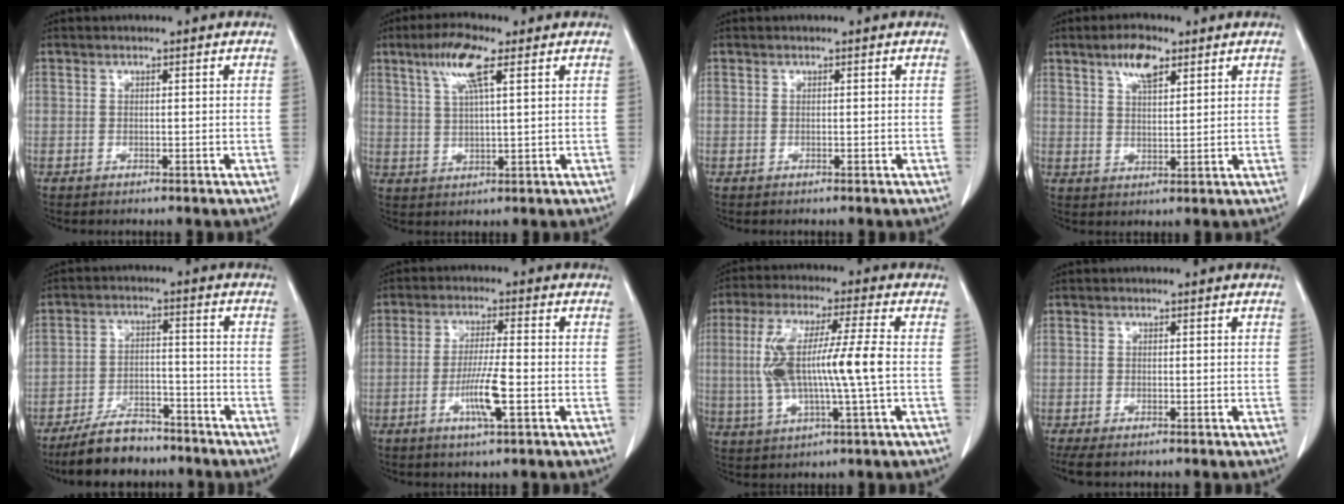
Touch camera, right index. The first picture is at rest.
{"total": 7.7, "force": [3.9, 1.5, 6.6], "torque": [-0.135, 0.013, 0.075]}
{"total": 0.0}
{"total": 6.1, "force": [3.5, 2.4, 4.4], "torque": [-0.086, 0.005, 0.063]}
{"total": 10.1, "force": [-8.4, 3.8, 4.1], "torque": [-0.075, -0.001, -0.145]}
{"total": 7.2, "force": [-2.4, 0.6, 6.7], "torque": [-0.127, -0.006, -0.043]}
{"total": 13.4, "force": [-0.2, 1.4, 13.3], "torque": [-0.270, 0.013, -0.002]}
{"total": 4.7, "force": [-2.9, 2.1, 3.1], "torque": [-0.066, -0.008, -0.047]}